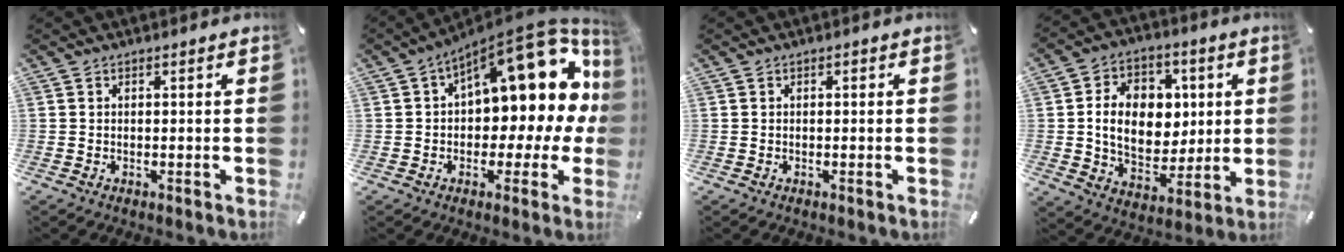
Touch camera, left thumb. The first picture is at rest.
{"total": 16.5, "force": [6.8, 8.5, 12.4], "torque": [-0.160, -0.061, 0.109]}
{"total": 0.0}
{"total": 14.1, "force": [1.9, 11.3, 8.2], "torque": [-0.137, 0.004, 0.041]}